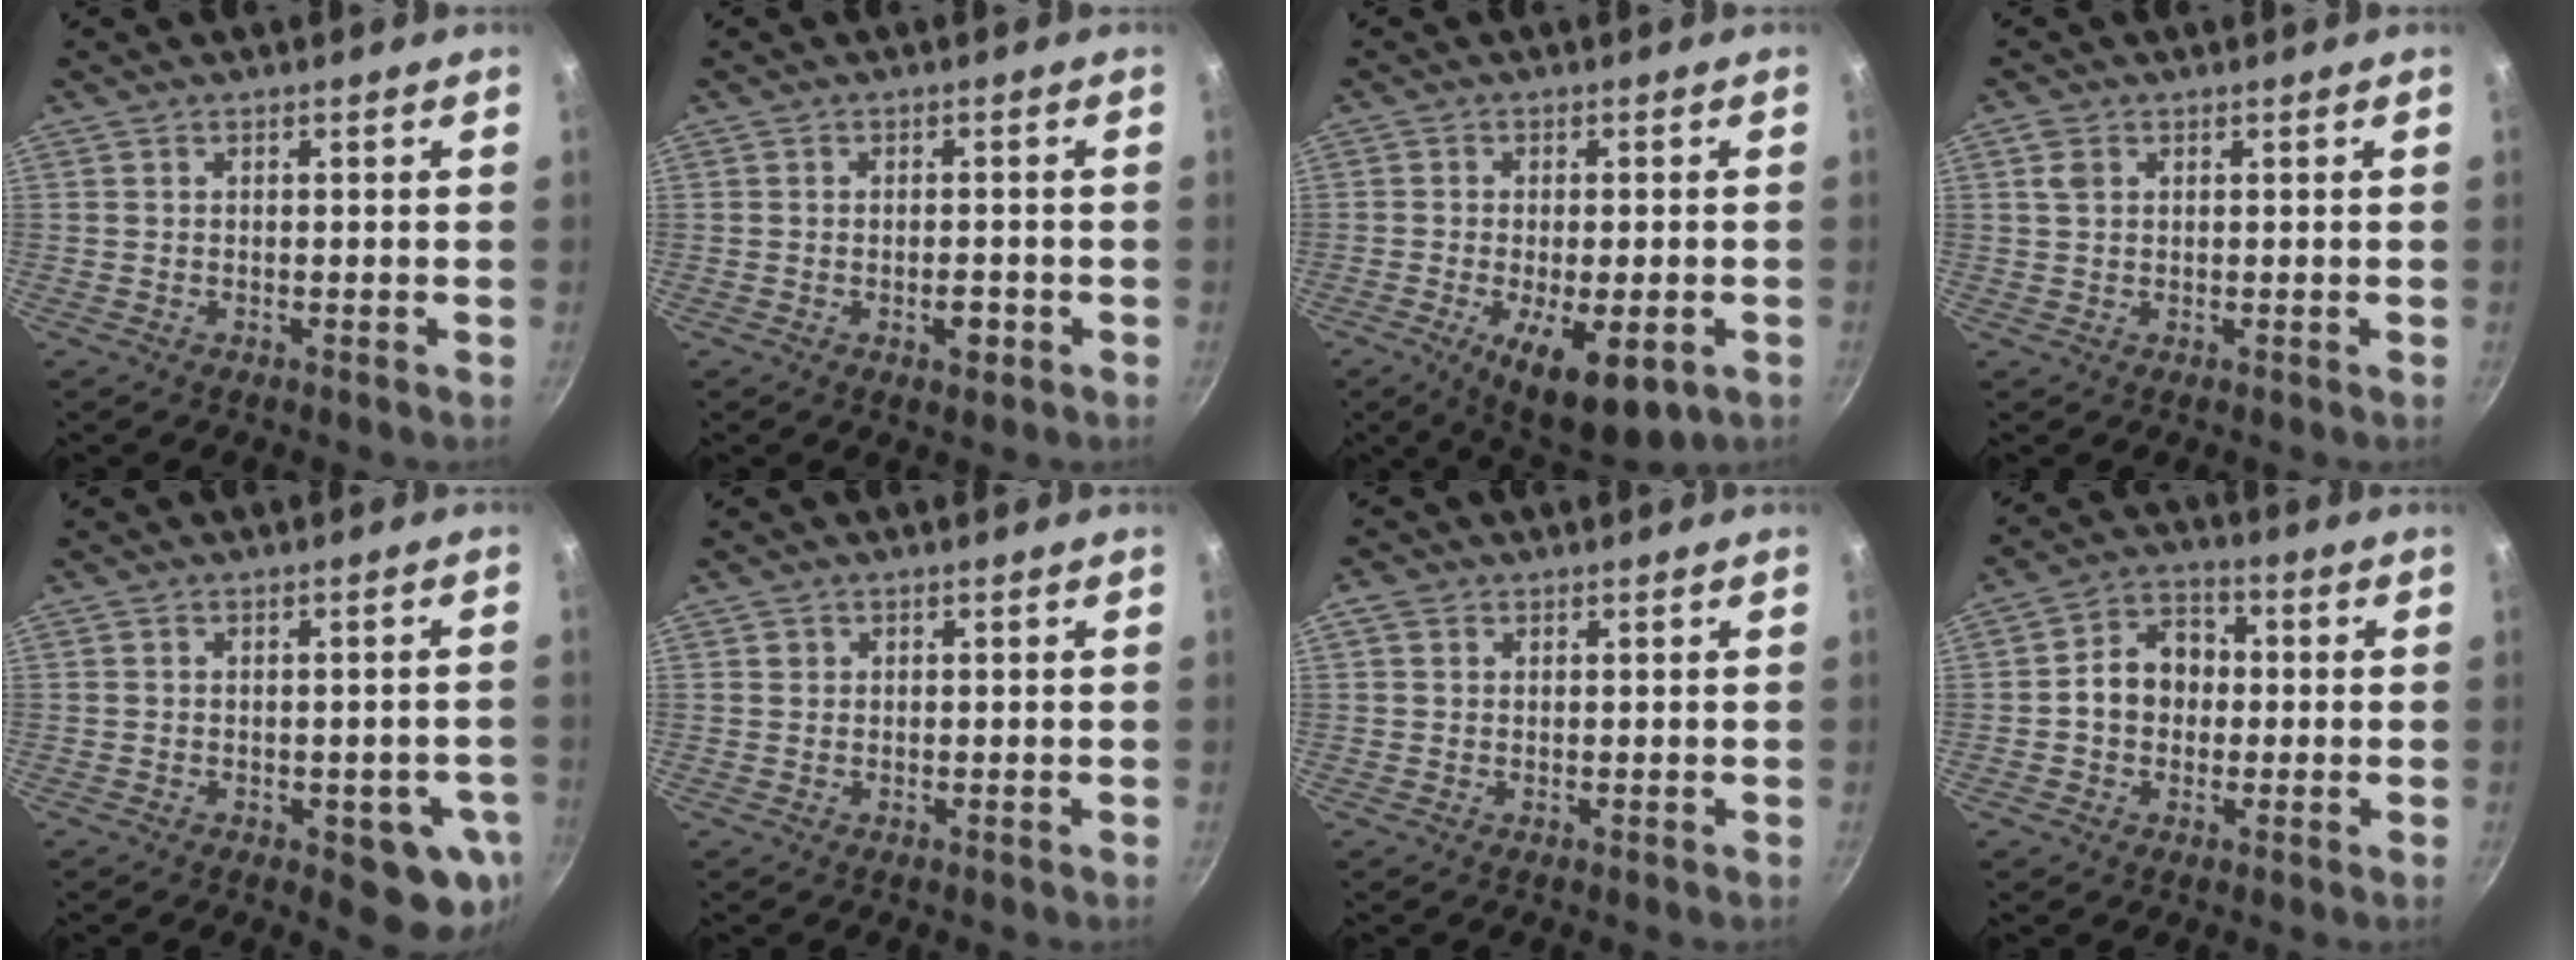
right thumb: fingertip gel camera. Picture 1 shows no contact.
{"total": 3.0, "force": [-1.3, 1.4, 2.3], "torque": [-0.023, 0.007, -0.018]}
{"total": 11.9, "force": [-4.5, 4.4, 10.1], "torque": [-0.147, -0.005, -0.060]}
{"total": 2.5, "force": [0.9, 1.7, 1.5], "torque": [-0.026, 0.000, 0.017]}
{"total": 8.4, "force": [-2.5, 4.0, 7.0], "torque": [-0.047, 0.001, -0.028]}
{"total": 0.7, "force": [0.3, 0.7, 0.1], "torque": [0.001, 0.004, 0.003]}
{"total": 2.0, "force": [0.8, 1.5, 1.0], "torque": [-0.017, 0.001, 0.010]}
{"total": 8.7, "force": [-0.2, 7.0, 5.1], "torque": [-0.049, 0.022, -0.017]}